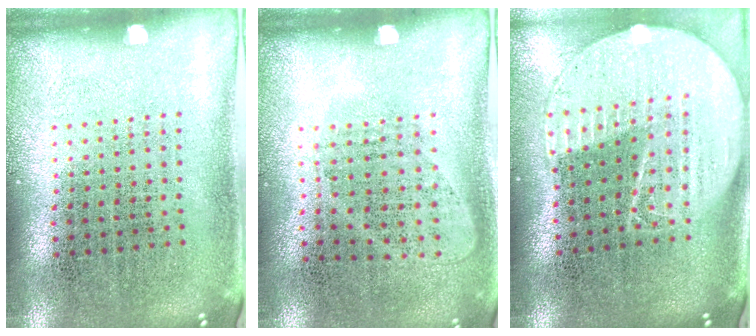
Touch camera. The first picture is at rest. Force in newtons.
{"total": 1.0, "press": 0.8, "slide": 0.5}
{"total": 2.1, "press": 1.8, "slide": 1.1}